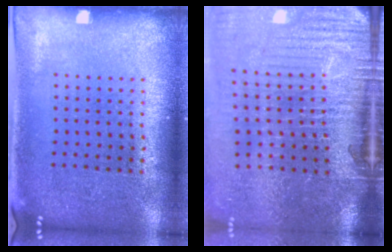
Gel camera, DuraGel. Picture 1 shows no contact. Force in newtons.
{"total": 5.4, "press": 4.4, "slide": 3.1}